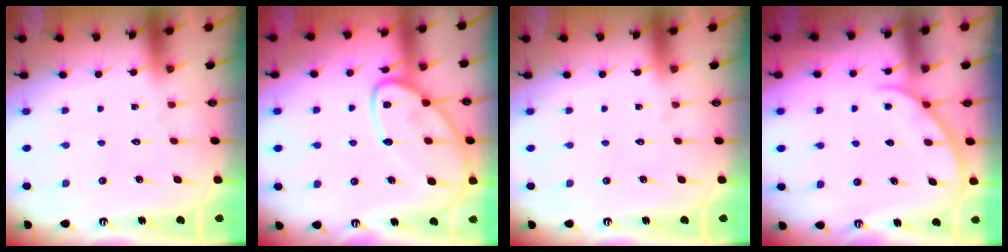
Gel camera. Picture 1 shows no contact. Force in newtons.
{"total": 15.7, "press": 15.7, "slide": 1.3}
{"total": 0.0}
{"total": 1.8, "press": 1.8, "slide": 0.2}